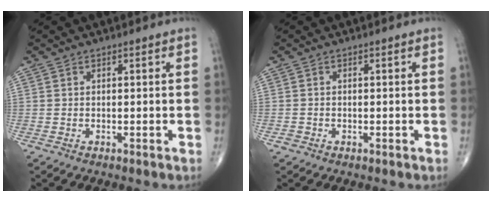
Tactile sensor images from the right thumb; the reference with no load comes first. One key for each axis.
{"total": 0.8, "fx": -0.4, "fy": 0.7, "fz": 0.2, "tx": -0.002, "ty": 0.003, "tz": -0.010}